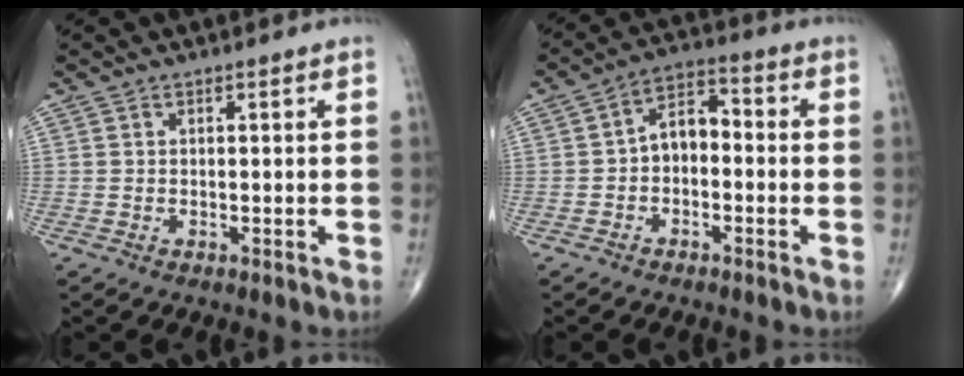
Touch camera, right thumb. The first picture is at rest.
{"total": 6.4, "force": [-1.1, 4.2, 4.7], "torque": [-0.063, 0.034, -0.035]}